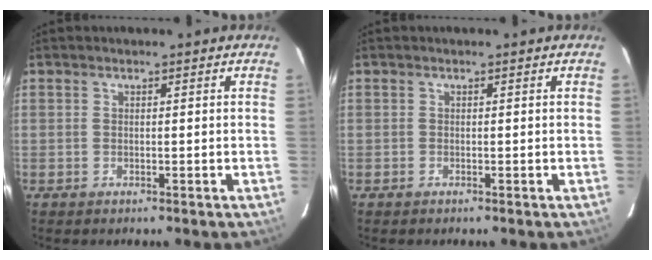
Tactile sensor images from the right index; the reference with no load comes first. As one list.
[{"total": 0.0}]